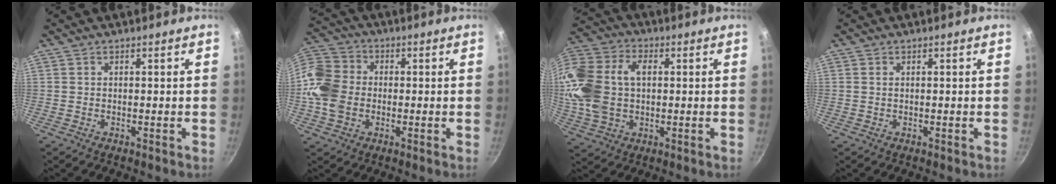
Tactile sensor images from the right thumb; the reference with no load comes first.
{"total": 12.6, "force": [-1.3, 10.2, 7.2], "torque": [-0.130, 0.019, -0.044]}
{"total": 17.9, "force": [1.4, 12.5, 12.8], "torque": [-0.253, 0.028, 0.023]}
{"total": 0.5, "force": [0.2, 0.2, 0.4], "torque": [-0.008, 0.001, 0.003]}